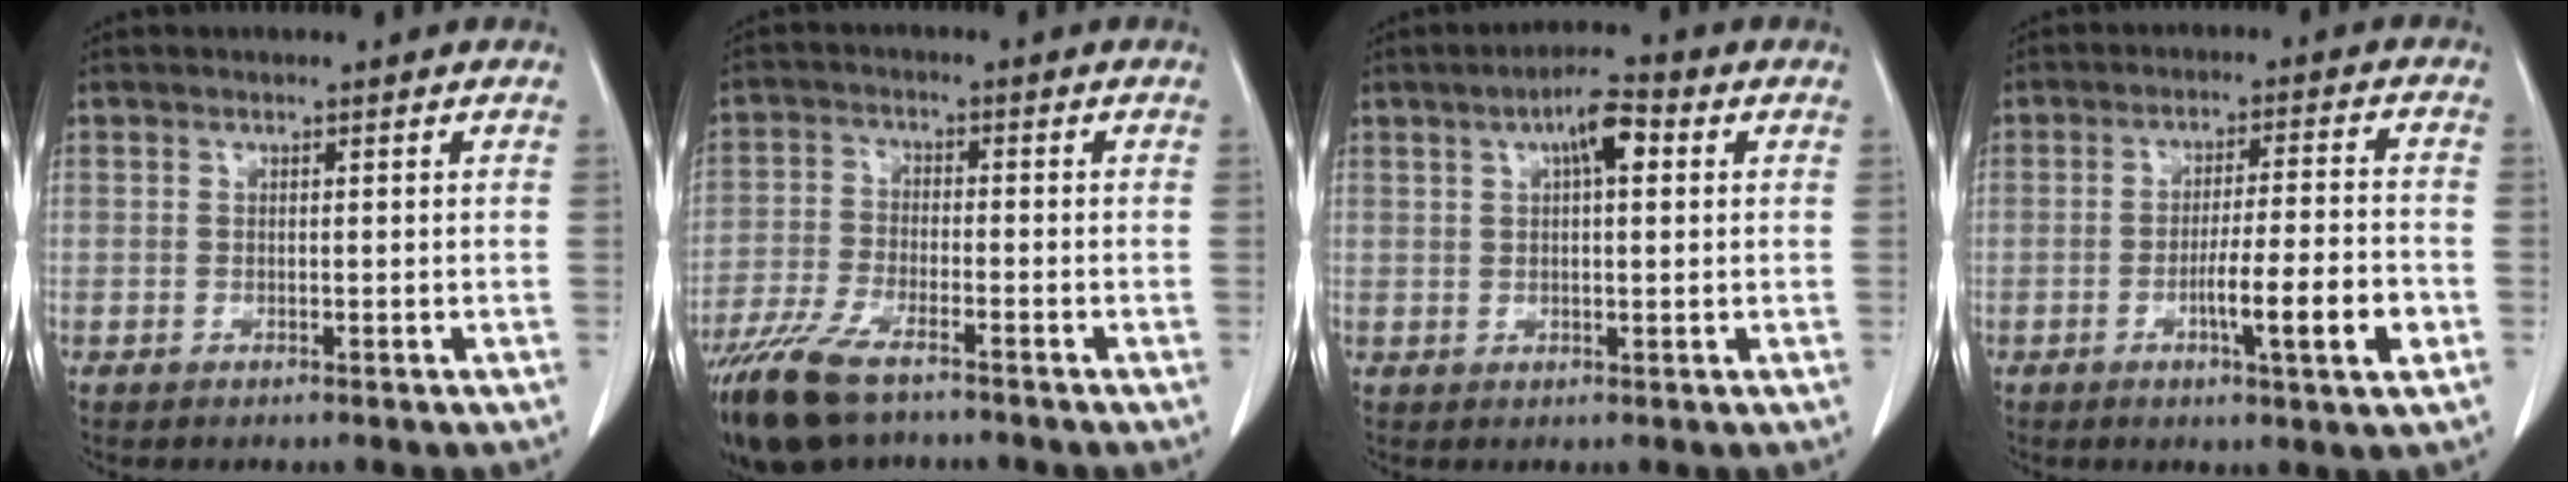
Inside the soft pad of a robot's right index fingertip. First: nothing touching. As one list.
[{"total": 11.1, "force": [-8.2, 3.5, 6.7], "torque": [-0.130, -0.023, -0.149]}, {"total": 5.2, "force": [1.7, 1.4, 4.7], "torque": [-0.084, 0.016, 0.026]}, {"total": 9.3, "force": [-3.3, 0.2, 8.7], "torque": [-0.137, -0.004, -0.054]}]